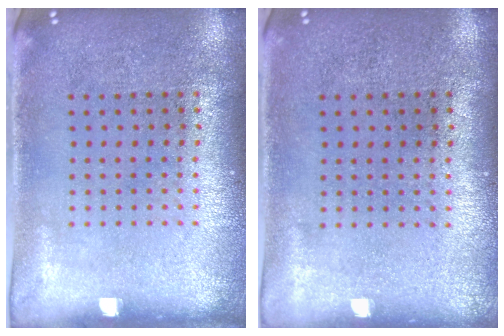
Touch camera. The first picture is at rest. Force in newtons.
{"total": 0.0}